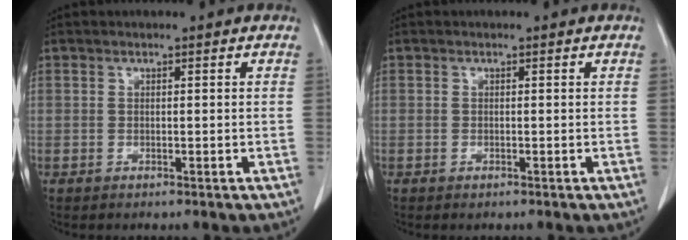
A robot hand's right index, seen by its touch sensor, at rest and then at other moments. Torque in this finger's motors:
{"motor_torque": [0.14, -0.09, -0.11, 0.01]}